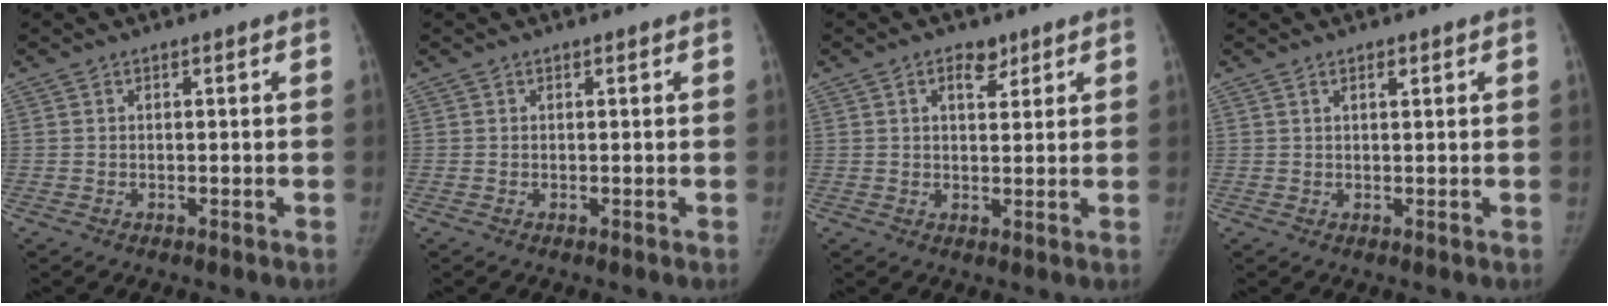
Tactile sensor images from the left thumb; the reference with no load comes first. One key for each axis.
{"total": 0.0}
{"total": 3.6, "fx": 2.0, "fy": 2.0, "fz": 2.1, "tx": -0.014, "ty": -0.013, "tz": 0.031}
{"total": 1.3, "fx": 0.8, "fy": 0.4, "fz": 0.9, "tx": -0.011, "ty": -0.003, "tz": 0.013}